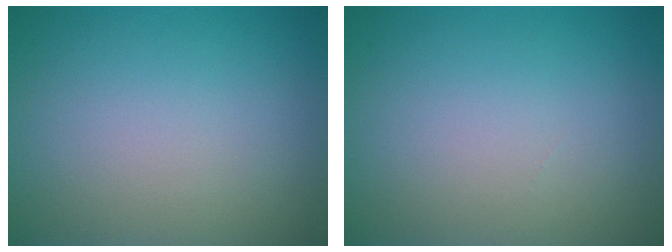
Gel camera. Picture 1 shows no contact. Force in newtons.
{"total": 0.0}